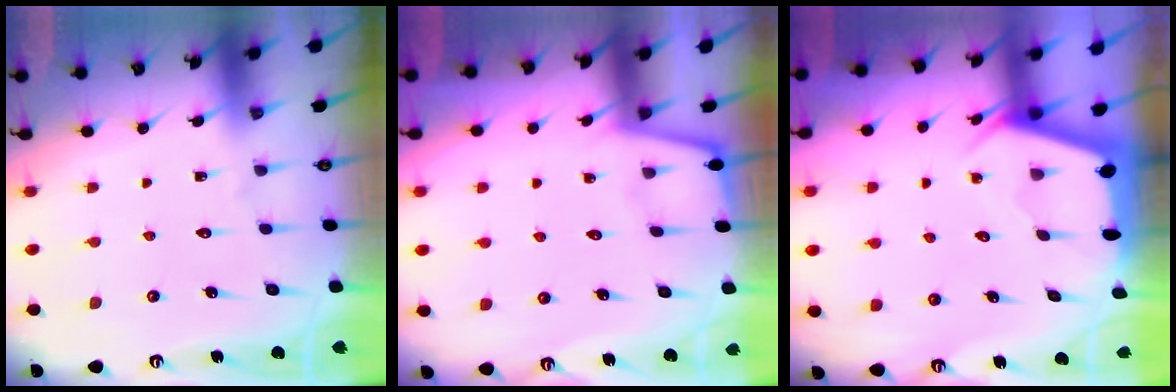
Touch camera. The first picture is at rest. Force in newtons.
{"total": 2.3, "press": 2.3, "slide": 0.3}
{"total": 2.4, "press": 2.3, "slide": 0.3}